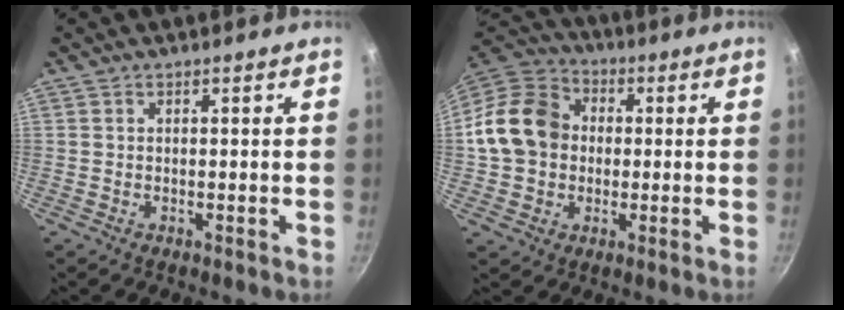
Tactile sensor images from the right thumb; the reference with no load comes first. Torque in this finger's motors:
{"motor_torque": [-0.17, 0.41, 0.20, -0.20, 0.11]}